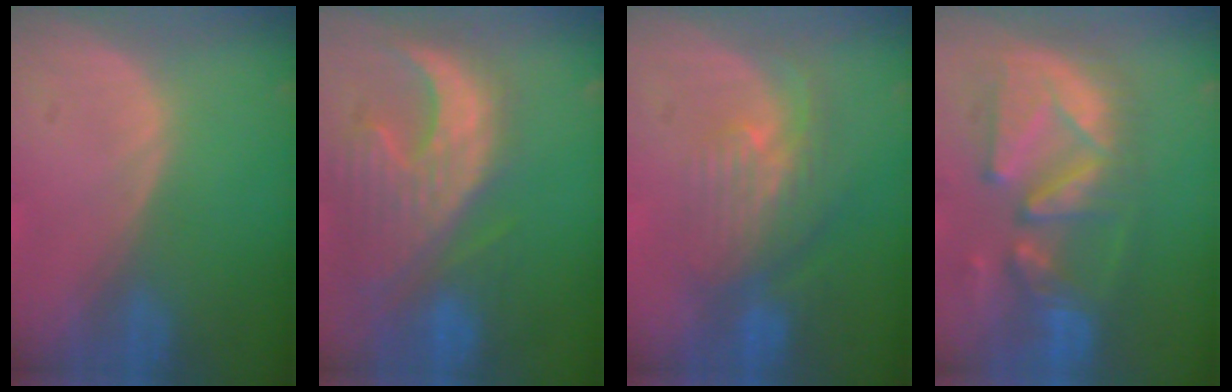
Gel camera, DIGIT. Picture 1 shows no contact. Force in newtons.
{"total": 12.8, "press": 11.2, "slide": 6.3}
{"total": 8.0, "press": 7.1, "slide": 3.7}
{"total": 11.5, "press": 10.8, "slide": 4.1}